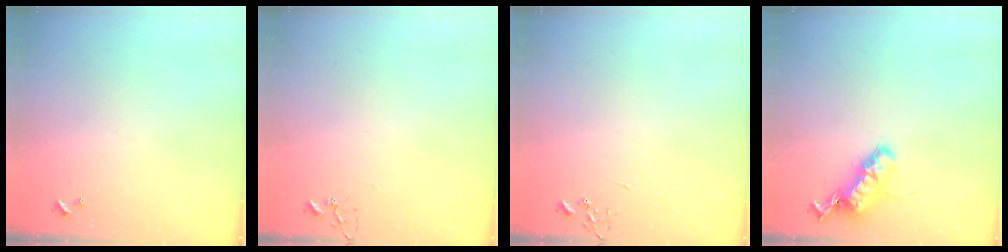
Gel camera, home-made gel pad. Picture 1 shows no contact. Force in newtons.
{"total": 2.9, "press": 2.9, "slide": 0.2}
{"total": 0.0}
{"total": 17.2, "press": 17.2, "slide": 0.8}